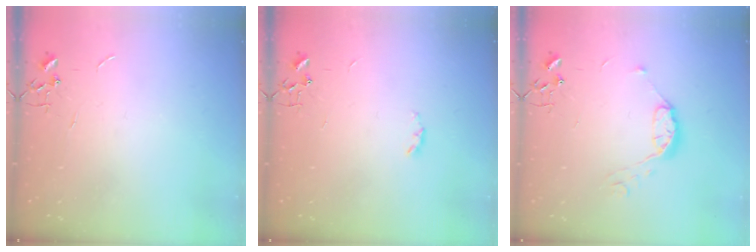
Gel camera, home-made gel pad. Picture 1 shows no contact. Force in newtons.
{"total": 2.9, "press": 2.9, "slide": 0.5}
{"total": 8.8, "press": 8.8, "slide": 0.5}